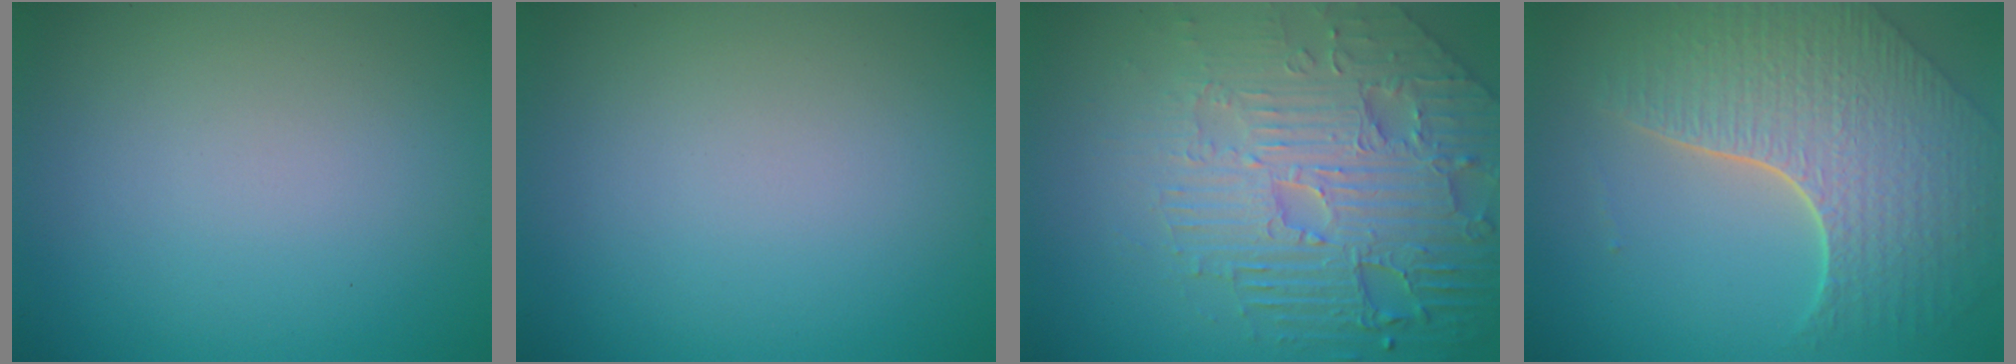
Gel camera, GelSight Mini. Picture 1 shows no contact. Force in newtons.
{"total": 0.0}
{"total": 8.6, "press": 6.2, "slide": 6.0}
{"total": 7.7, "press": 5.5, "slide": 5.4}